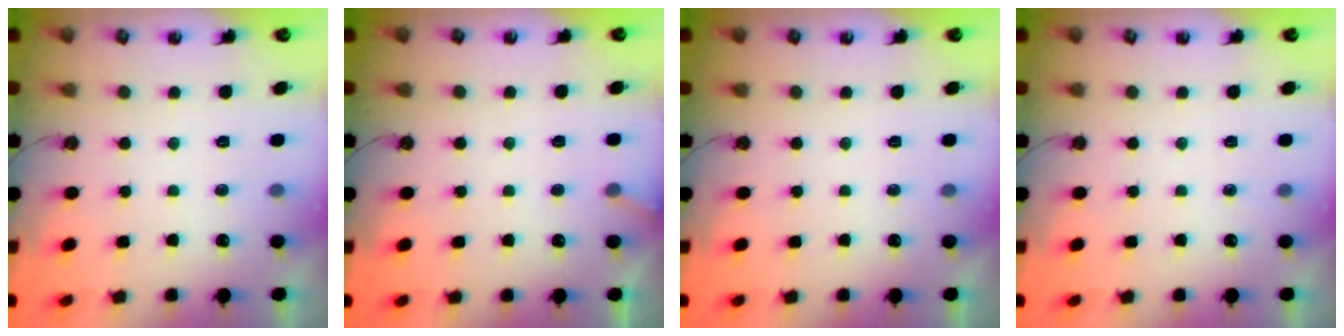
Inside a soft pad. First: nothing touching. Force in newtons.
{"total": 4.9, "press": 4.8, "slide": 0.4}
{"total": 0.0}
{"total": 0.0}